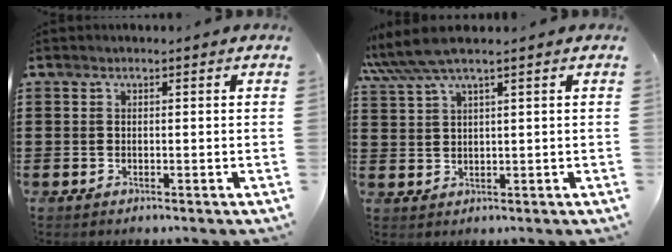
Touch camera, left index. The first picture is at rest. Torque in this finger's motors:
{"motor_torque": [1.63, -0.51, 0.55, 0.21]}